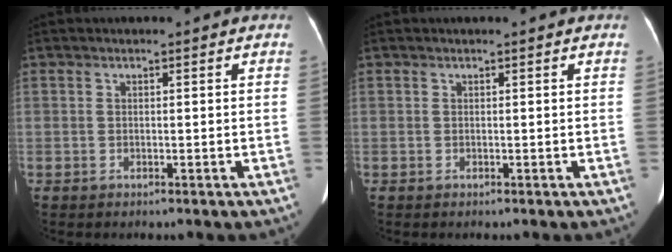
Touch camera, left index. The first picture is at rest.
{"total": 0.0}